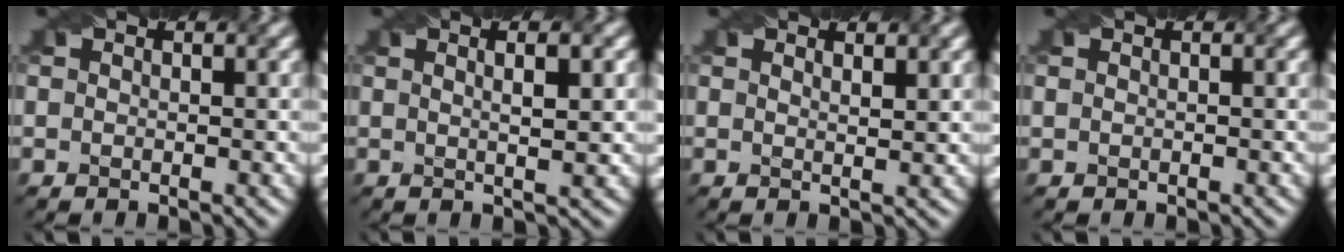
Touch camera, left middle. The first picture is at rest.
{"total": 4.2, "force": [1.5, 1.4, 3.7], "torque": [-0.029, 0.015, 0.001]}
{"total": 2.3, "force": [1.5, 0.7, 1.6], "torque": [-0.006, 0.003, 0.005]}
{"total": 0.5, "force": [0.4, 0.3, 0.2], "torque": [-0.007, -0.002, 0.004]}